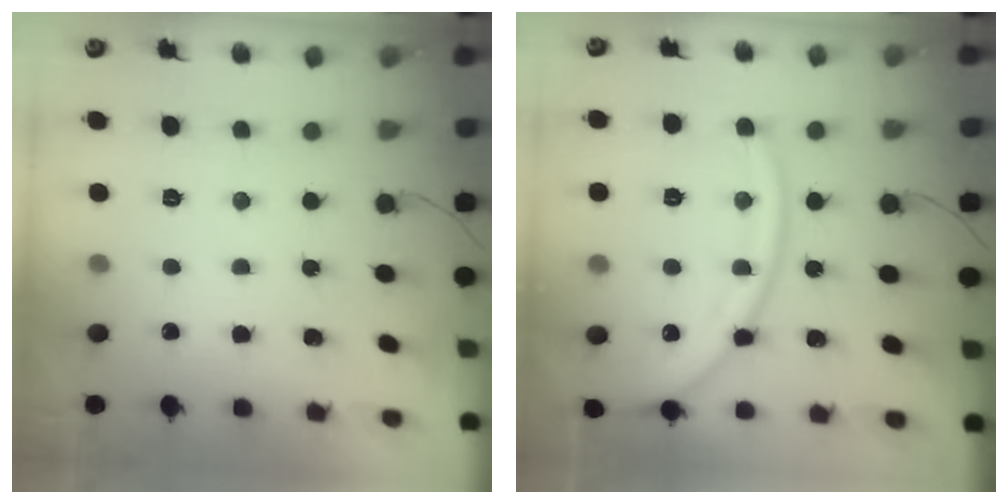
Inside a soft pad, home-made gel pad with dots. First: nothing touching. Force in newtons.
{"total": 16.3, "press": 16.1, "slide": 2.0}